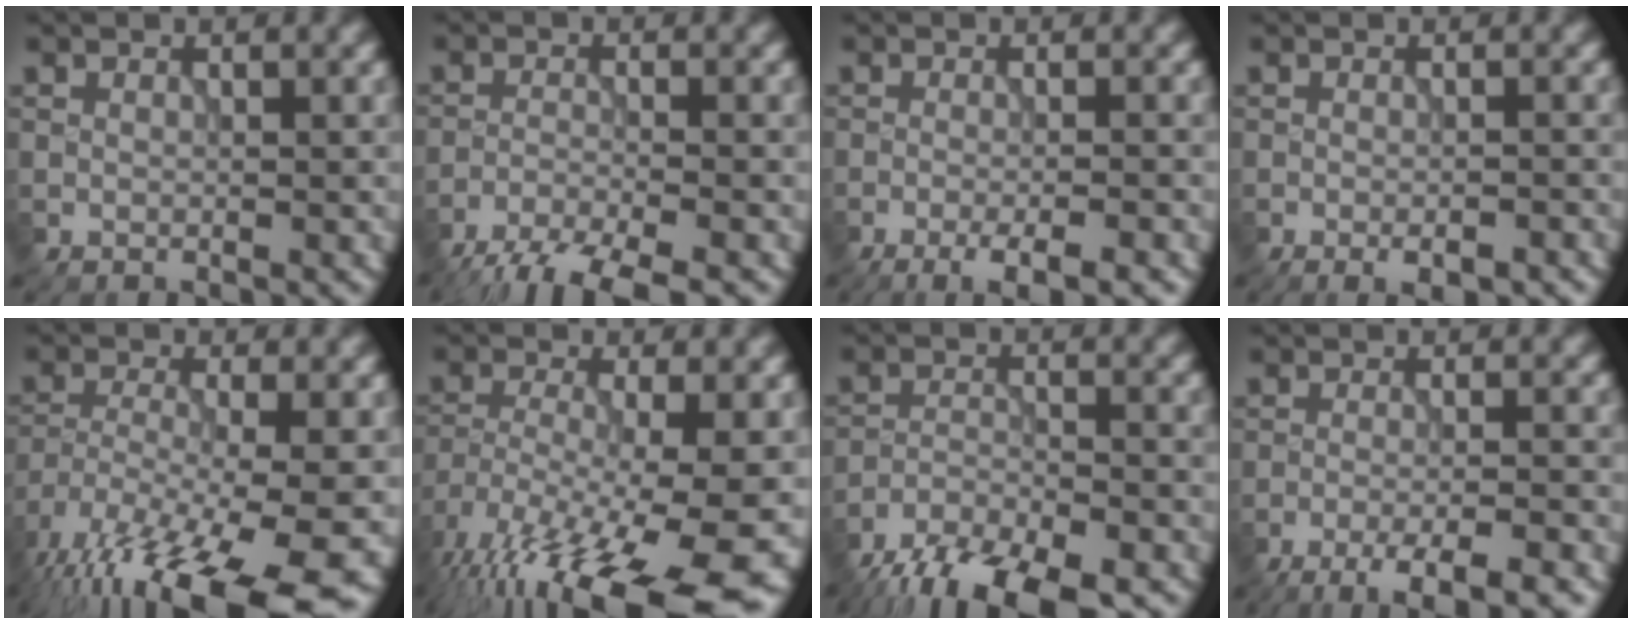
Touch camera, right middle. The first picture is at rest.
{"total": 5.9, "force": [-5.0, 0.8, 3.1], "torque": [-0.055, -0.022, -0.094]}
{"total": 3.9, "force": [-2.3, 0.6, 3.1], "torque": [-0.045, 0.004, -0.038]}
{"total": 2.4, "force": [-1.4, 0.6, 1.8], "torque": [-0.025, -0.002, -0.021]}
{"total": 15.6, "force": [-10.5, 4.1, 10.8], "torque": [-0.207, -0.041, -0.159]}
{"total": 16.9, "force": [-10.0, 5.0, 12.6], "torque": [-0.231, -0.027, -0.144]}
{"total": 11.9, "force": [-10.2, 3.5, 5.0], "torque": [-0.086, -0.030, -0.162]}
{"total": 5.4, "force": [-3.6, 0.9, 4.0], "torque": [-0.057, 0.002, -0.062]}